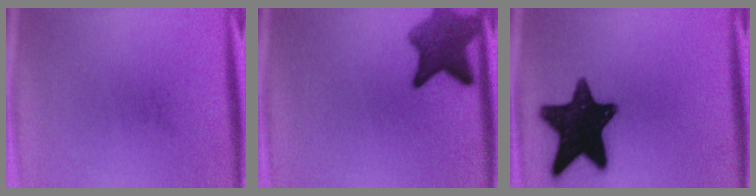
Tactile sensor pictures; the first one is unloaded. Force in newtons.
{"total": 7.5}
{"total": 16.9}